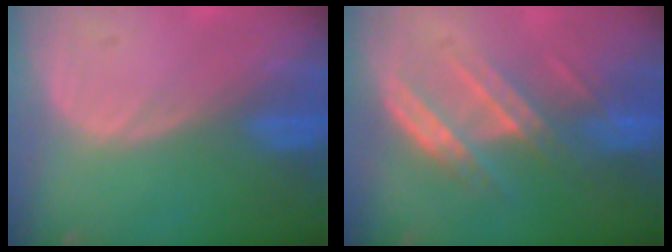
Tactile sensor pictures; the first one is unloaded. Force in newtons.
{"total": 7.1, "press": 6.5, "slide": 3.0}